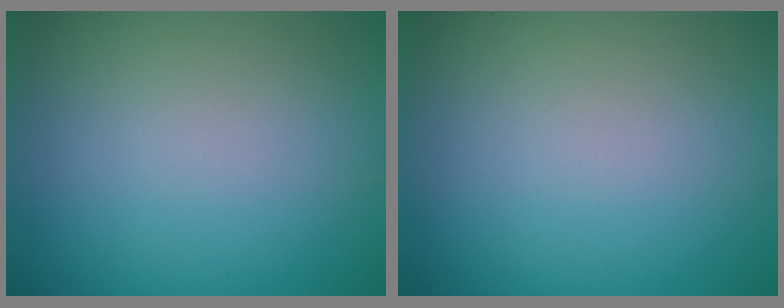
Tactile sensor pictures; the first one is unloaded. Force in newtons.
{"total": 0.0}